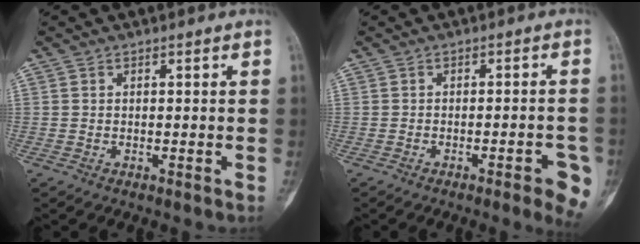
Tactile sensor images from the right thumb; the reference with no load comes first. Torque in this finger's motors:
{"motor_torque": [-0.31, 0.05, -0.03, 0.29, 0.01]}